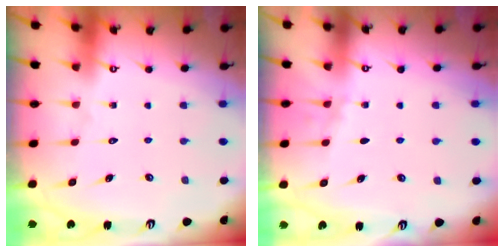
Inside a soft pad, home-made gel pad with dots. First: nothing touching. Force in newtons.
{"total": 2.2, "press": 1.4, "slide": 1.7}